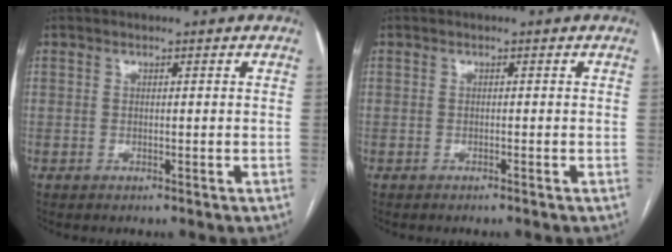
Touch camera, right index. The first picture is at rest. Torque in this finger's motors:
{"motor_torque": [0.14, -0.03, 0.00, 0.01]}